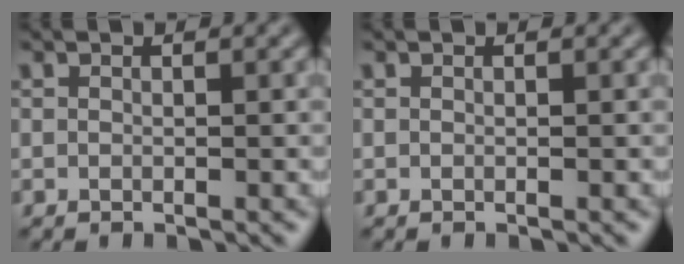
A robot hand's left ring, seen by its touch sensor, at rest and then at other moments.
{"total": 0.0}